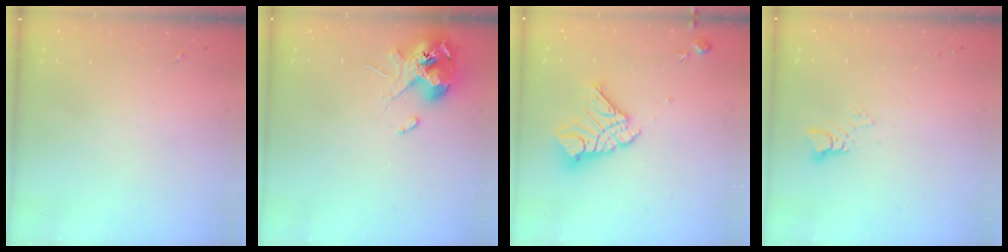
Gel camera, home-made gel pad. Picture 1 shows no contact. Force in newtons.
{"total": 12.1, "press": 11.9, "slide": 1.8}
{"total": 15.2, "press": 15.1, "slide": 1.6}
{"total": 3.6, "press": 3.6, "slide": 0.2}